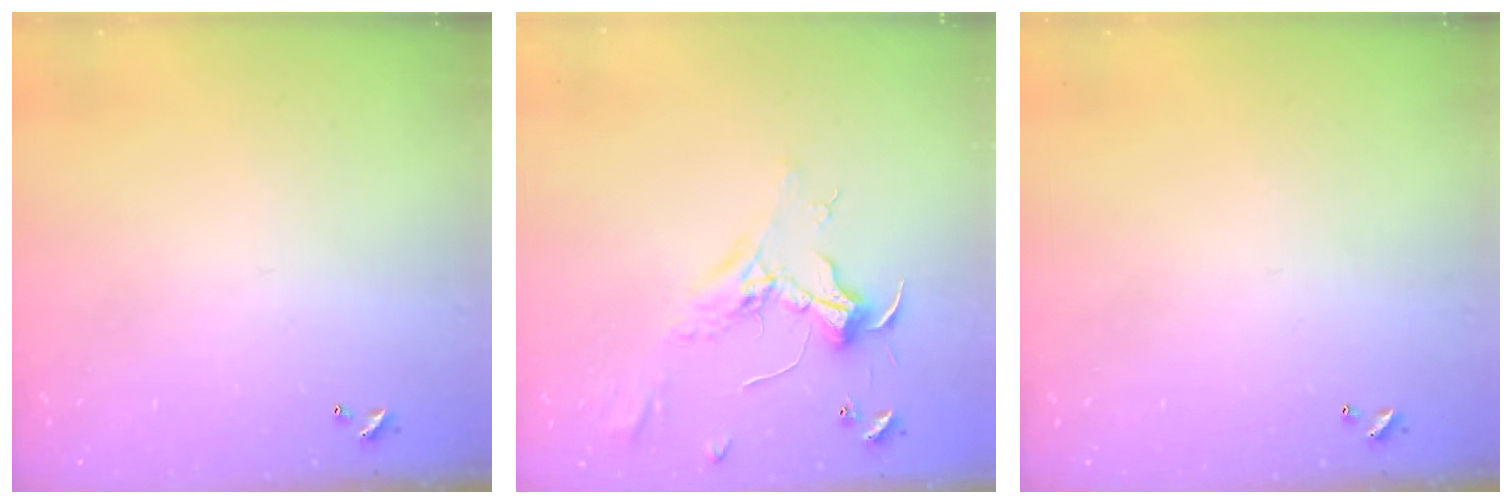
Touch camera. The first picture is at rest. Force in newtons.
{"total": 2.5, "press": 2.3, "slide": 0.8}
{"total": 0.0}